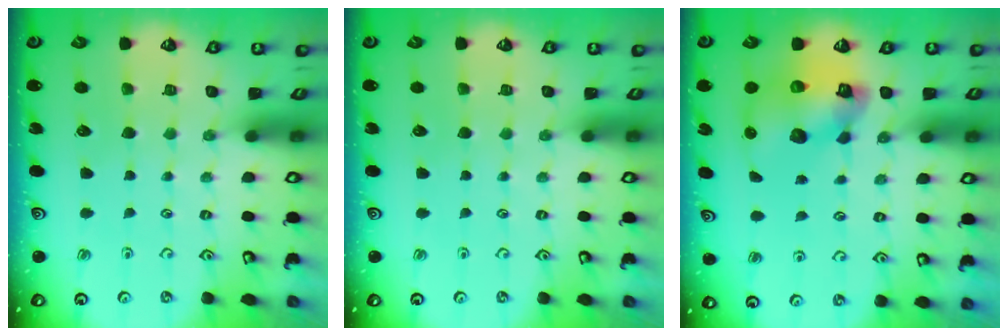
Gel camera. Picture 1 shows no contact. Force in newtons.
{"total": 0.0}
{"total": 12.6, "press": 12.5, "slide": 1.7}